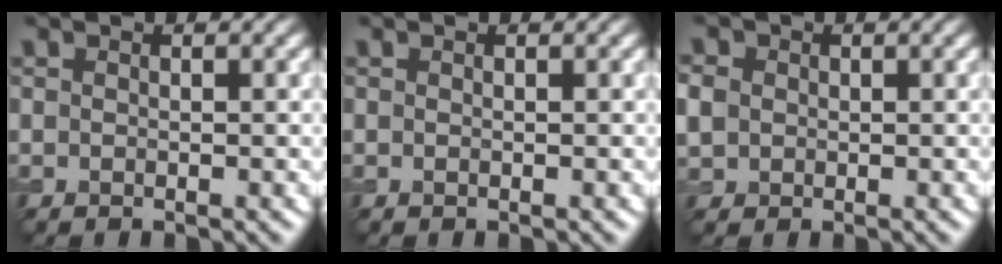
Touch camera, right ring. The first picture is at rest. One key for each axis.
{"total": 0.0}
{"total": 2.4, "fx": 0.2, "fy": 2.2, "fz": 0.9, "tx": -0.031, "ty": 0.007, "tz": 0.001}